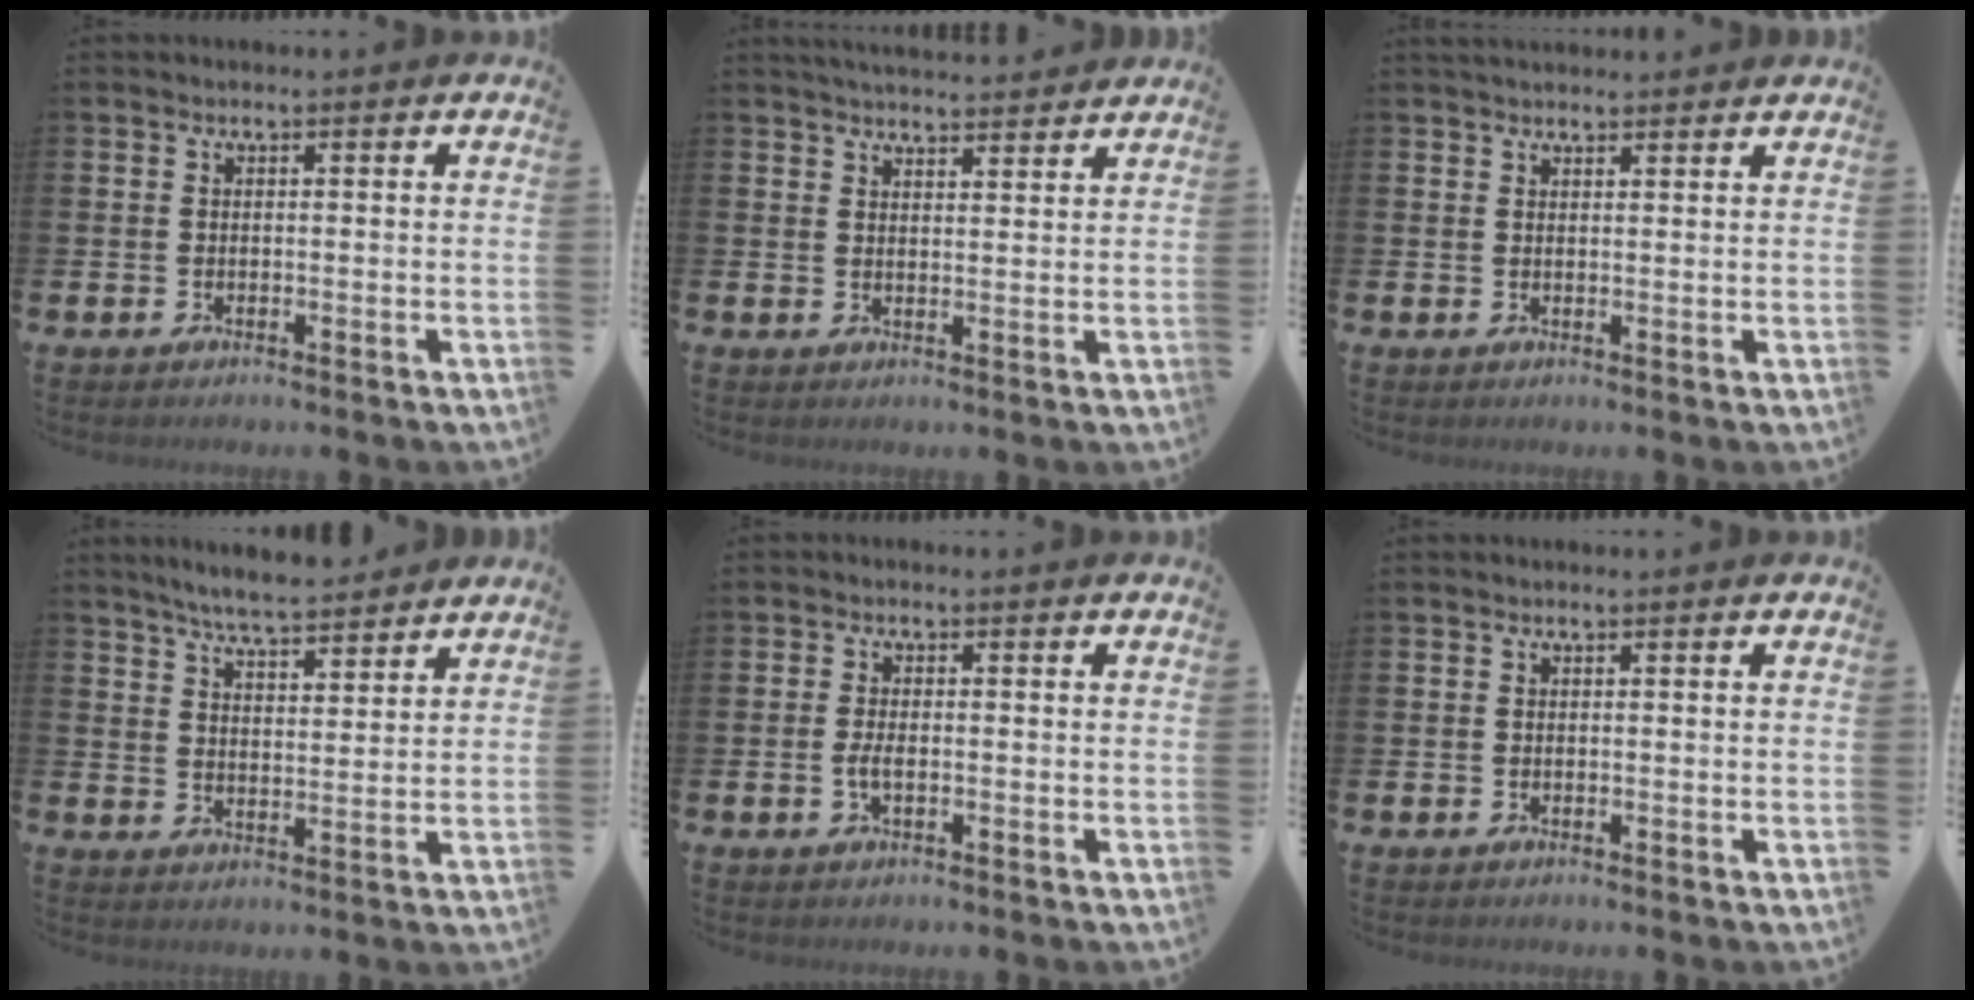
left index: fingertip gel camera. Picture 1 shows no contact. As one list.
[{"total": 3.7, "force": [3.7, 0.1, 0.1], "torque": [-0.008, -0.019, 0.067]}, {"total": 2.1, "force": [2.1, 0.5, 0.2], "torque": [0.003, -0.007, 0.036]}, {"total": 6.1, "force": [5.9, 0.4, 1.5], "torque": [-0.043, -0.028, 0.106]}, {"total": 1.9, "force": [-0.4, 0.8, 1.7], "torque": [-0.027, -0.001, -0.009]}, {"total": 0.0}]